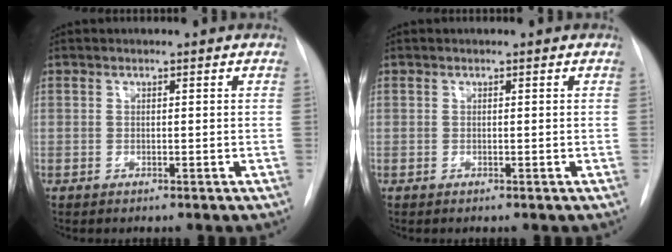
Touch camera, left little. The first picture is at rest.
{"total": 0.0}